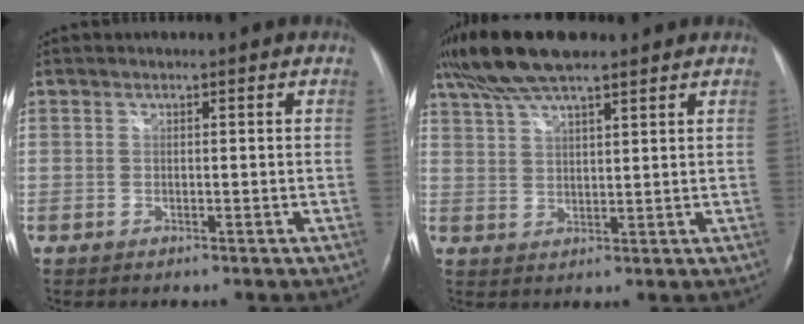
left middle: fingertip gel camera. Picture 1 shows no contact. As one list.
[{"total": 10.6, "force": [8.2, 2.1, 6.4], "torque": [-0.124, 0.027, 0.146]}]